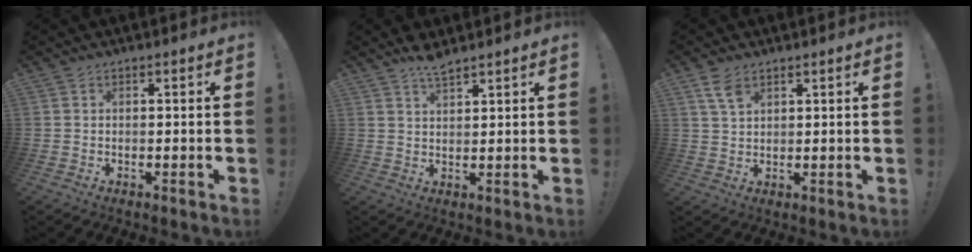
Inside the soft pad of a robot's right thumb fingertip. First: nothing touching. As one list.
[{"total": 1.9, "force": [1.7, 0.1, 0.8], "torque": [-0.009, -0.012, 0.030]}, {"total": 5.1, "force": [3.2, 2.3, 3.3], "torque": [-0.058, -0.013, 0.058]}]